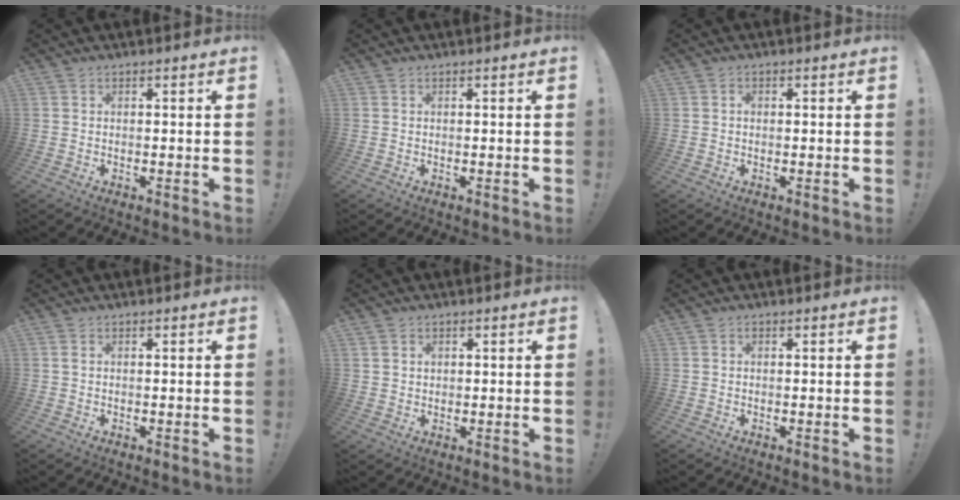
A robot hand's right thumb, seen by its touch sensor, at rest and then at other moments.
{"total": 0.0}
{"total": 0.8, "force": [-0.2, 0.7, 0.3], "torque": [-0.013, 0.007, -0.003]}
{"total": 0.6, "force": [0.3, 0.0, 0.6], "torque": [-0.016, 0.004, 0.005]}
{"total": 1.7, "force": [0.7, 1.6, 0.2], "torque": [0.008, -0.006, 0.010]}
{"total": 0.0}